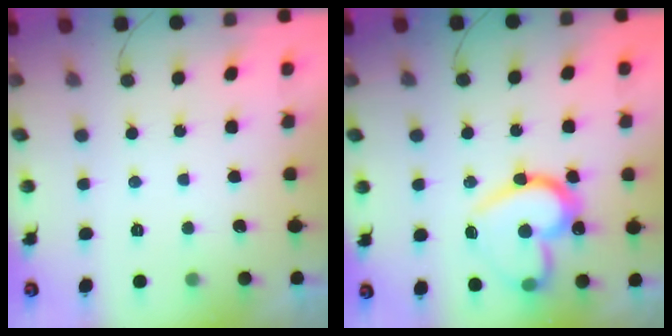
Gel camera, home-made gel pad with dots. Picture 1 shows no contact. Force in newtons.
{"total": 20.2, "press": 20.1, "slide": 2.4}